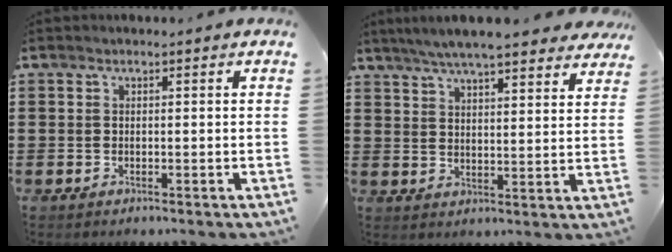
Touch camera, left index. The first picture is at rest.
{"total": 6.4, "force": [5.9, 0.2, 2.4], "torque": [-0.068, -0.021, 0.105]}